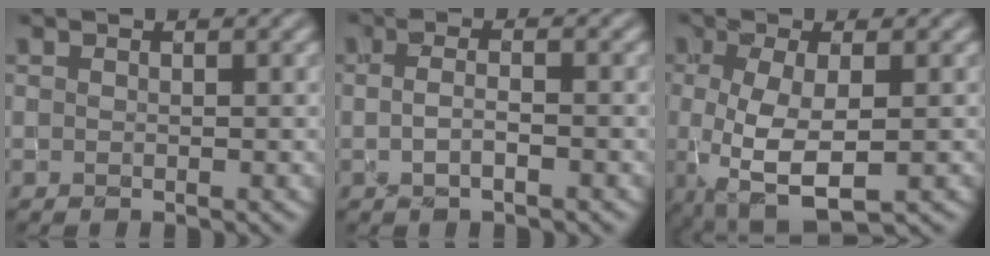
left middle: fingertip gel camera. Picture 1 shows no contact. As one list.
[{"total": 1.7, "force": [-0.3, 0.5, 1.6], "torque": [-0.028, -0.001, -0.008]}, {"total": 6.1, "force": [-0.9, 2.4, 5.5], "torque": [-0.123, -0.013, -0.007]}]